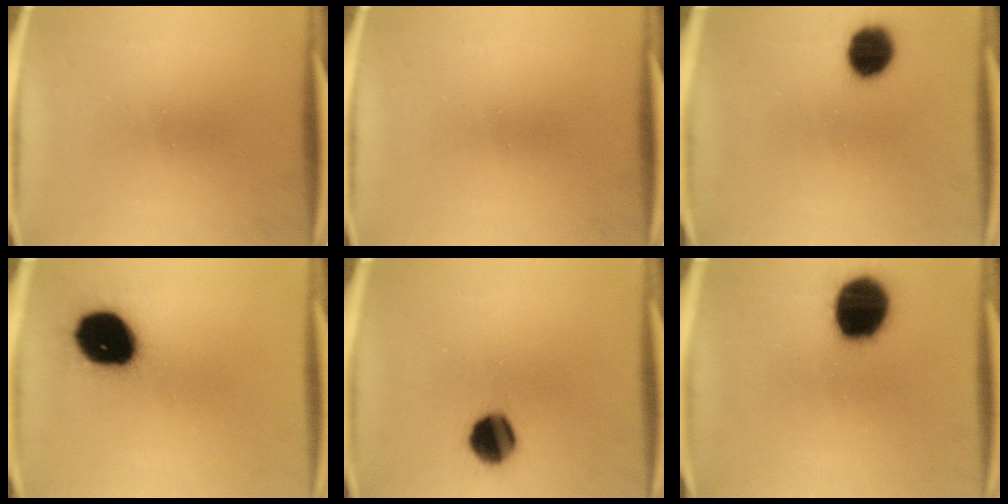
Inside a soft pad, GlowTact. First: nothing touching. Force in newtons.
{"total": 0.0}
{"total": 9.1}
{"total": 19.1}
{"total": 10.2}
{"total": 18.8}